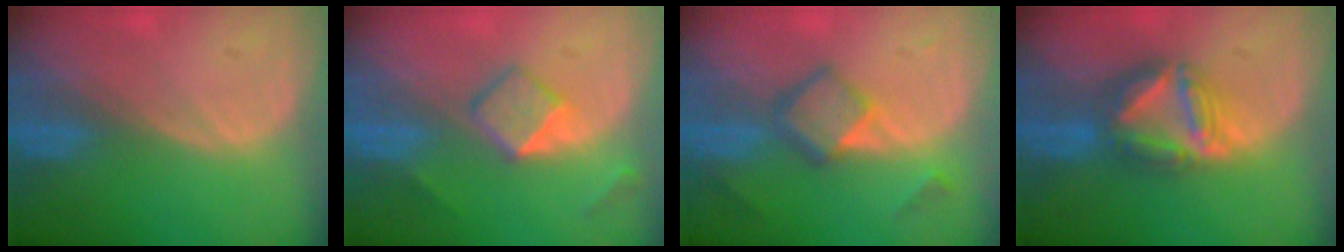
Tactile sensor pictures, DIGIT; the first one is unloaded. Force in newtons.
{"total": 5.3, "press": 4.6, "slide": 2.7}
{"total": 5.8, "press": 5.0, "slide": 2.9}
{"total": 7.8, "press": 6.8, "slide": 3.8}